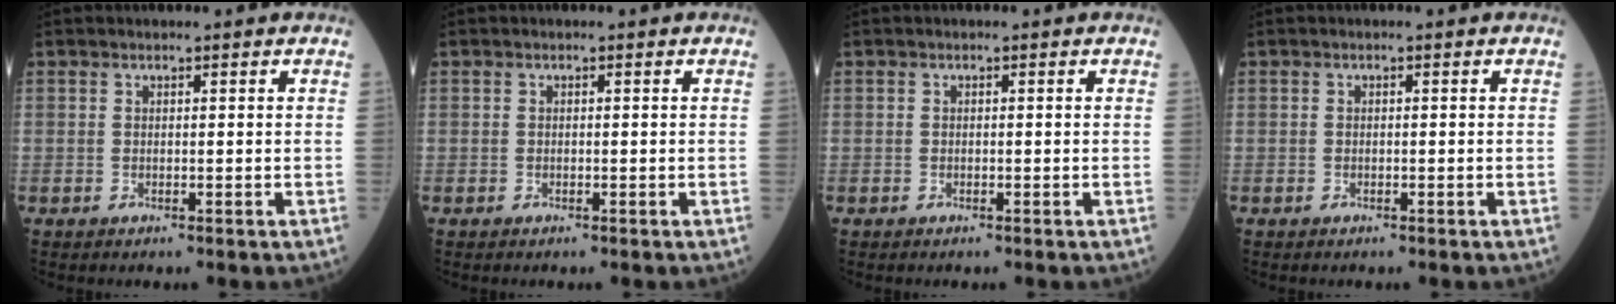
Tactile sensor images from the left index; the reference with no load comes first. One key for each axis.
{"total": 0.0}
{"total": 0.0}
{"total": 0.0}